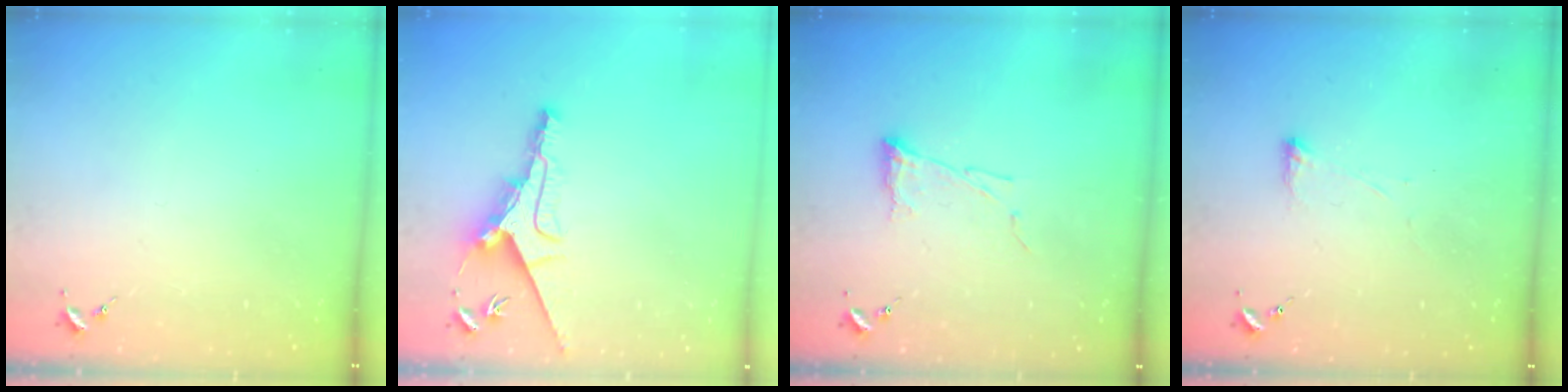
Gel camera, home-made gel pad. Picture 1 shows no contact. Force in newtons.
{"total": 9.9, "press": 9.9, "slide": 0.1}
{"total": 7.2, "press": 7.2, "slide": 0.4}
{"total": 2.8, "press": 2.7, "slide": 0.8}